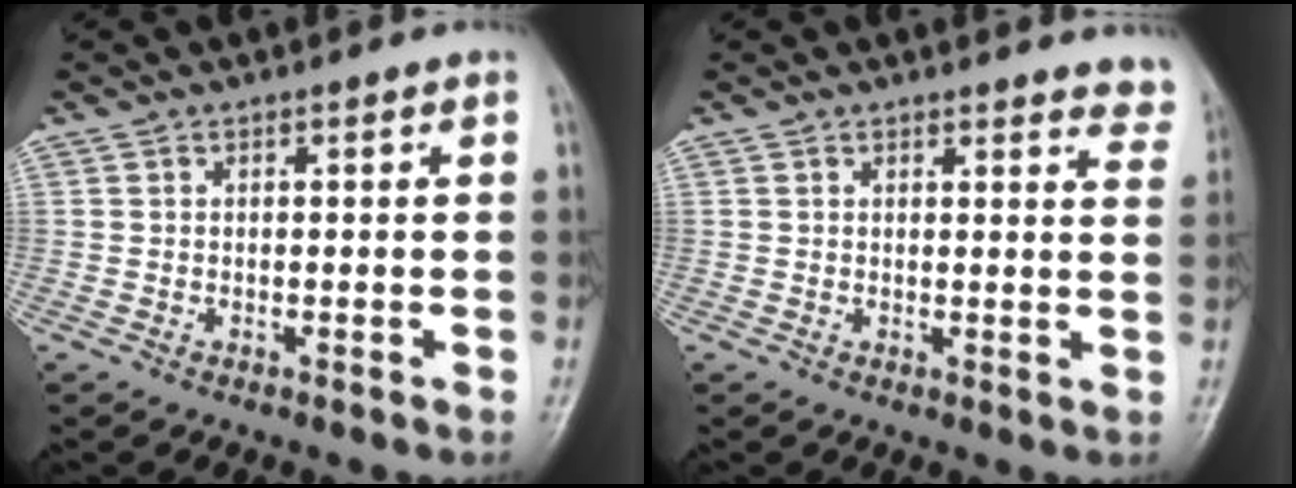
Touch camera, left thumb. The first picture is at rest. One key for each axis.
{"total": 6.4, "fx": 6.0, "fy": 1.6, "fz": 1.4, "tx": 0.018, "ty": -0.029, "tz": 0.043}